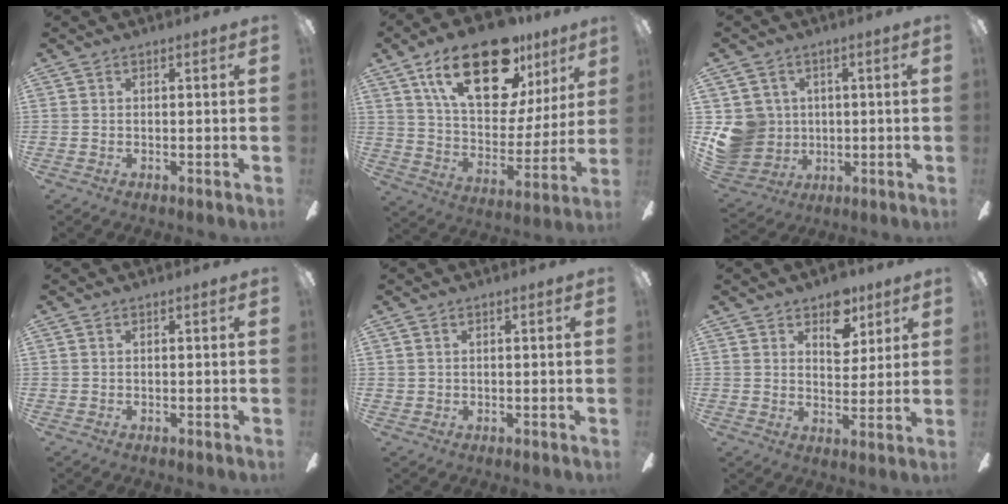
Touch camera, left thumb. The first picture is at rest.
{"total": 25.5, "force": [15.3, 12.1, 16.4], "torque": [-0.259, -0.073, 0.261]}
{"total": 10.7, "force": [0.4, 10.2, 3.0], "torque": [-0.085, 0.005, 0.016]}
{"total": 0.0}
{"total": 0.8, "force": [0.4, 0.6, 0.2], "torque": [-0.005, 0.003, 0.008]}
{"total": 8.6, "force": [5.3, 5.2, 4.3], "torque": [-0.043, -0.016, 0.091]}